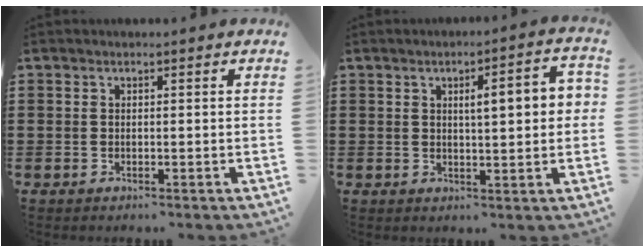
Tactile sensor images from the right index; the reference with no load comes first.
{"total": 5.5, "force": [1.0, 1.2, 5.3], "torque": [-0.084, -0.002, 0.010]}